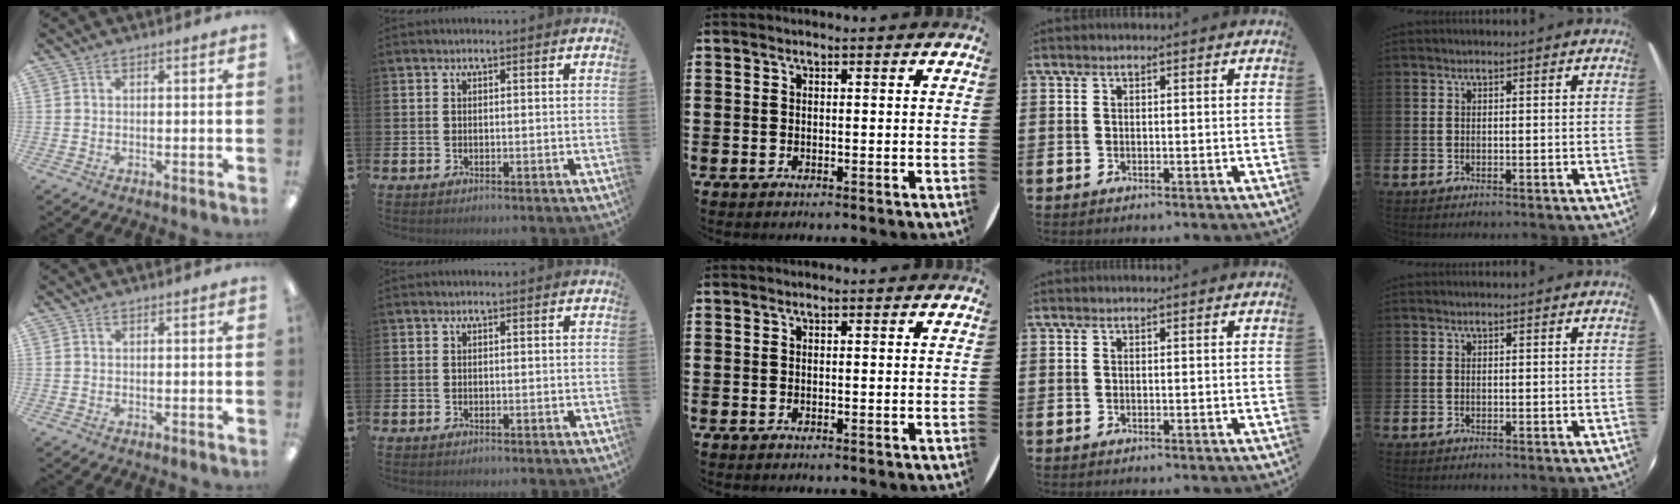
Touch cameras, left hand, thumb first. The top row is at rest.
{}